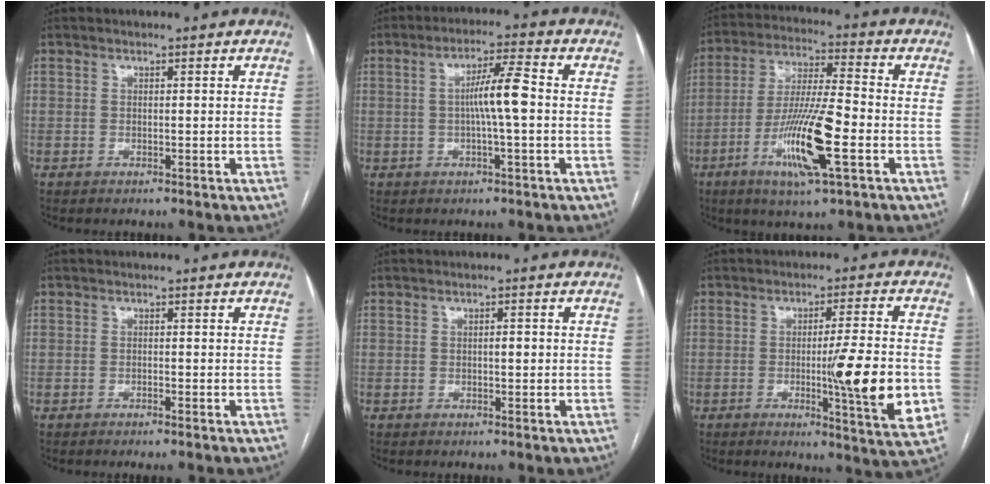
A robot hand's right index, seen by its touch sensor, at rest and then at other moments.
{"total": 6.7, "force": [0.0, 0.2, 6.7], "torque": [-0.121, 0.012, -0.003]}
{"total": 14.1, "force": [-4.9, 1.1, 13.2], "torque": [-0.257, -0.016, -0.091]}
{"total": 0.7, "force": [-0.5, -0.1, 0.4], "torque": [-0.011, 0.000, -0.009]}
{"total": 1.2, "force": [-0.1, 0.4, 1.2], "torque": [-0.019, 0.002, -0.002]}
{"total": 13.3, "force": [-2.4, 0.0, 13.1], "torque": [-0.180, -0.023, -0.035]}